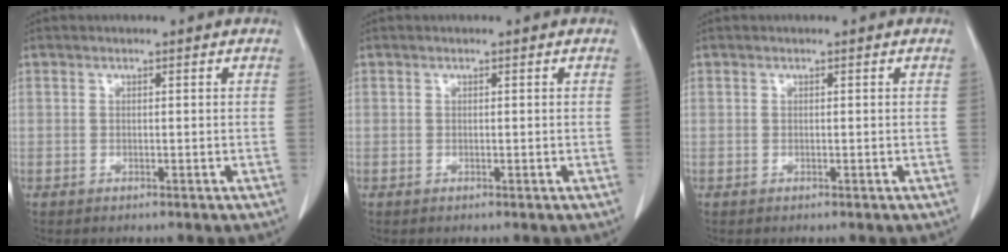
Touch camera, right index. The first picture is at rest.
{"total": 0.0}
{"total": 0.0}